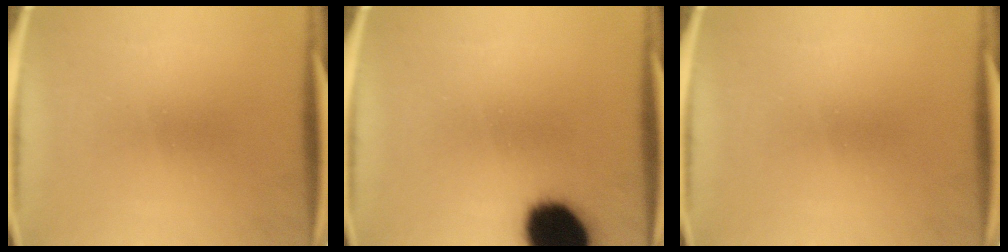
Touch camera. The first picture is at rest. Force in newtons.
{"total": 19.6}
{"total": 0.0}